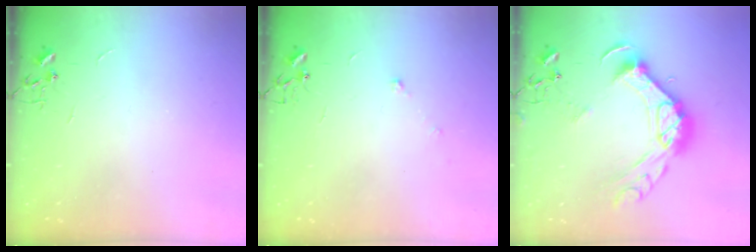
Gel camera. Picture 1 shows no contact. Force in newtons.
{"total": 5.6, "press": 5.2, "slide": 2.0}
{"total": 19.9, "press": 19.9, "slide": 1.4}